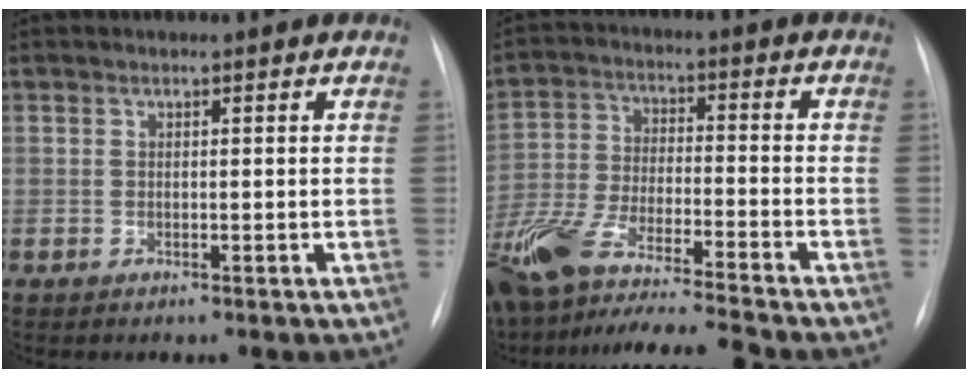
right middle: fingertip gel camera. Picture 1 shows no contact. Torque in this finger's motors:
{"motor_torque": [0.55, -0.51, 0.80, 0.11]}